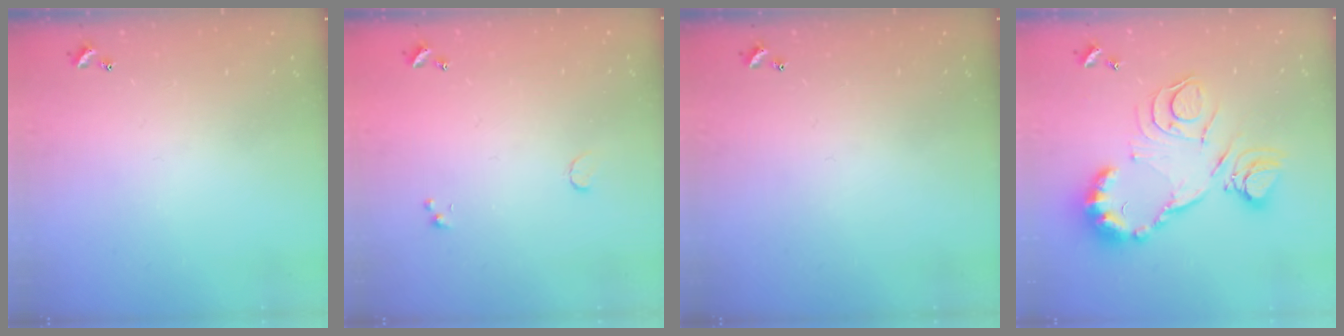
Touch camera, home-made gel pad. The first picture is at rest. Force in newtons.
{"total": 0.5, "press": 0.4, "slide": 0.3}
{"total": 0.0}
{"total": 21.4, "press": 21.4, "slide": 1.9}